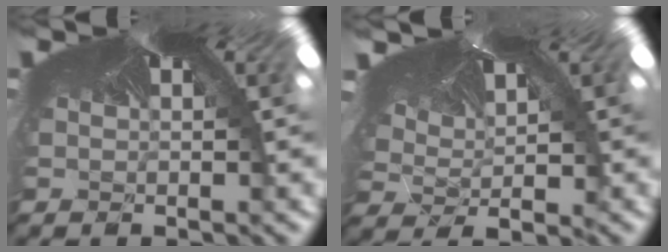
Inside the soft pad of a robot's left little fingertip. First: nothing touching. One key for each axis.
{"total": 2.4, "fx": 0.9, "fy": 0.7, "fz": 2.1, "tx": -0.039, "ty": 0.000, "tz": 0.040}